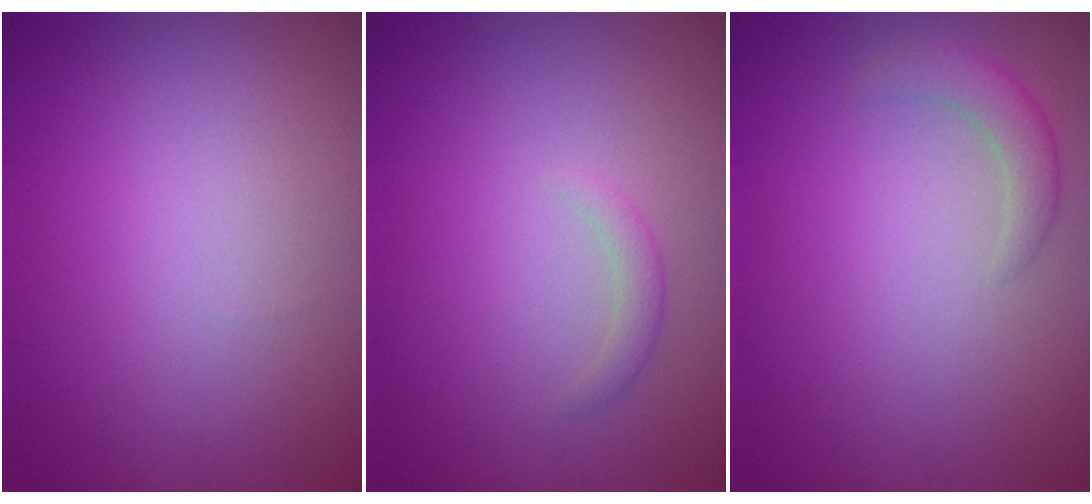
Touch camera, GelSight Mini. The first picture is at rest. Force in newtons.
{"total": 1.1, "press": 1.1, "slide": 0.0}
{"total": 2.1, "press": 2.1, "slide": 0.2}